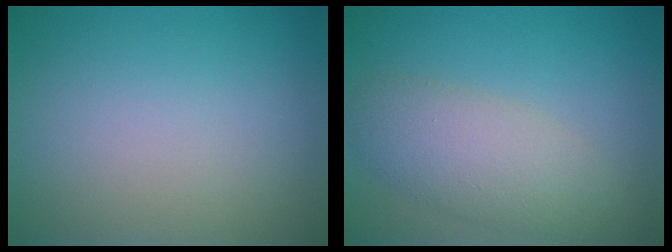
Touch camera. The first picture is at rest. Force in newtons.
{"total": 4.5, "press": 4.5, "slide": 0.1}